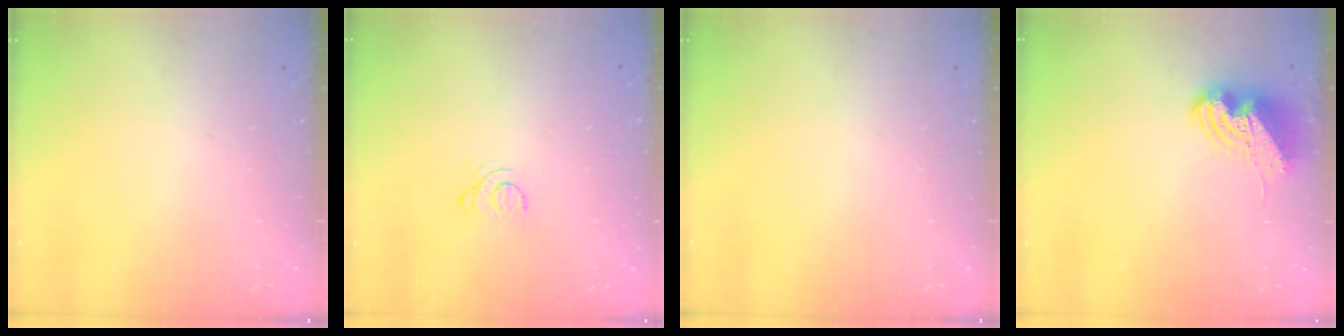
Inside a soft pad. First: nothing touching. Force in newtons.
{"total": 2.4, "press": 2.4, "slide": 0.3}
{"total": 0.0}
{"total": 10.1, "press": 10.1, "slide": 1.3}